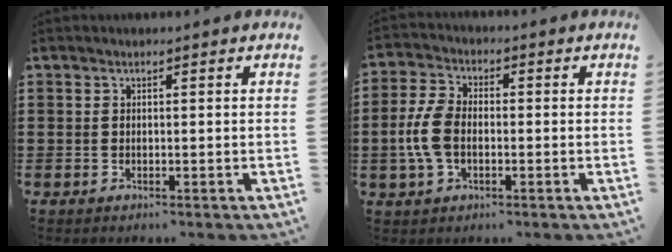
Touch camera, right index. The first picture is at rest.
{"total": 6.4, "force": [-1.2, 3.8, 5.0], "torque": [-0.133, -0.007, -0.031]}